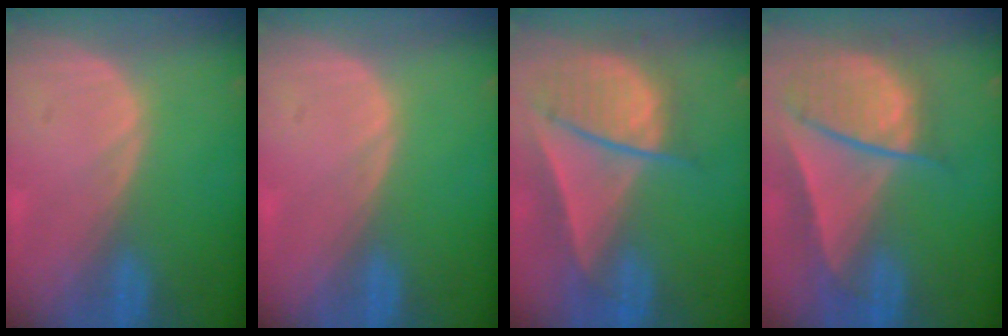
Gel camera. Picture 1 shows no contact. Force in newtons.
{"total": 0.0}
{"total": 9.1, "press": 7.9, "slide": 4.5}
{"total": 9.5, "press": 8.2, "slide": 4.9}